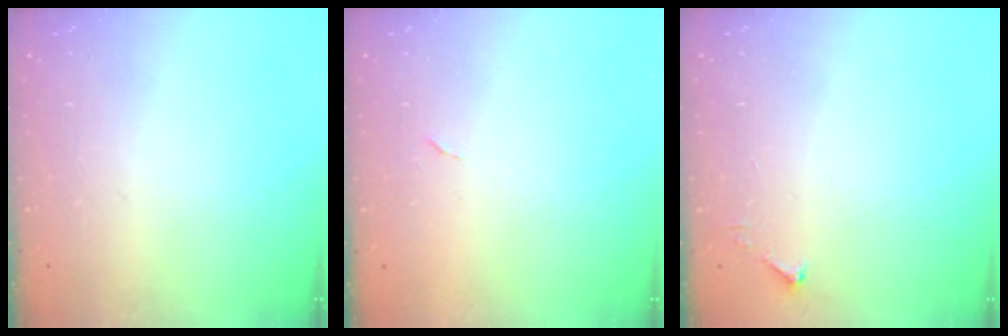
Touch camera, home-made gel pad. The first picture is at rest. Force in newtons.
{"total": 3.7, "press": 3.7, "slide": 0.2}
{"total": 2.5, "press": 2.5, "slide": 0.3}